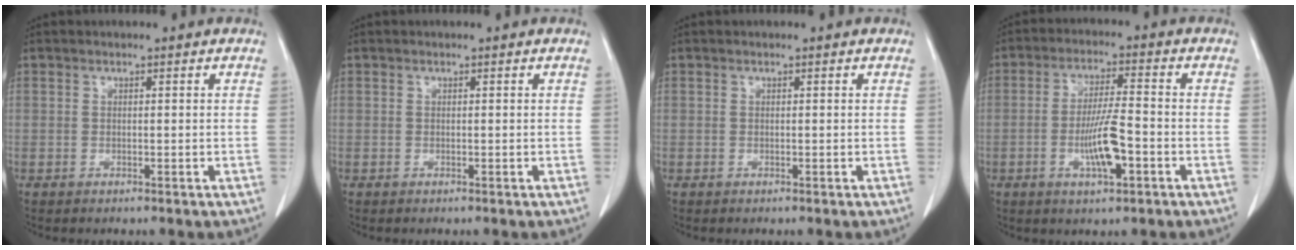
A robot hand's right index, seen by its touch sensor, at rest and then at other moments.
{"total": 0.0}
{"total": 0.0}
{"total": 7.4, "force": [-2.4, 1.1, 7.0], "torque": [-0.129, 0.000, -0.039]}